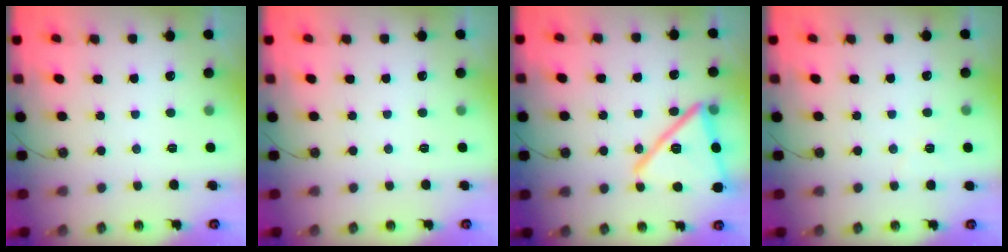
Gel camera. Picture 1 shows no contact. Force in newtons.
{"total": 0.0}
{"total": 22.0, "press": 21.9, "slide": 2.6}
{"total": 2.9, "press": 2.7, "slide": 0.9}